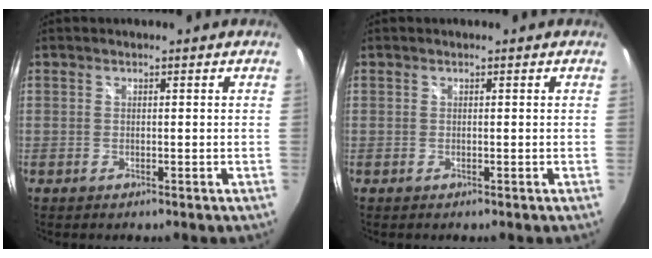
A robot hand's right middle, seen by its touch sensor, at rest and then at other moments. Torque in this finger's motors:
{"motor_torque": [0.02, -0.17, 0.00, 0.00]}